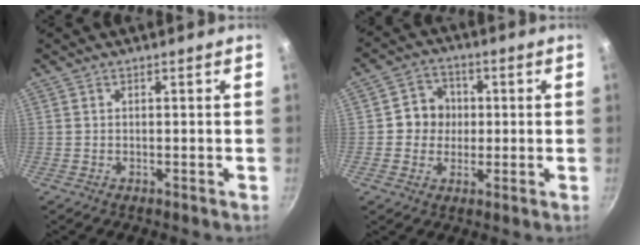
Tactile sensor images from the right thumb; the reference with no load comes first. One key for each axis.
{"total": 6.6, "fx": 0.3, "fy": 6.3, "fz": 2.2, "tx": 0.005, "ty": 0.009, "tz": -0.008}